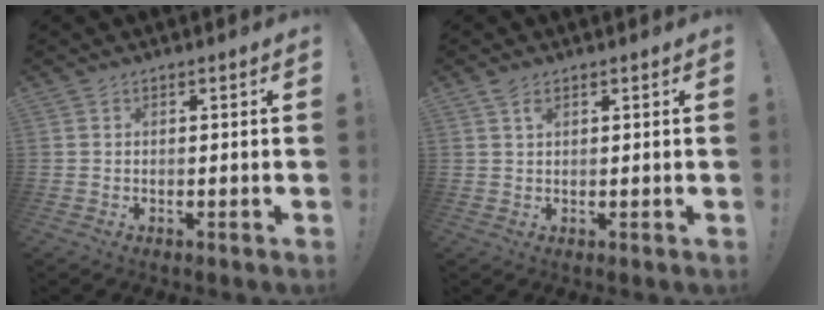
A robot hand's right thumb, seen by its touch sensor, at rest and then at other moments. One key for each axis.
{"total": 2.1, "fx": 1.4, "fy": 0.9, "fz": 1.3, "tx": -0.023, "ty": -0.003, "tz": 0.024}